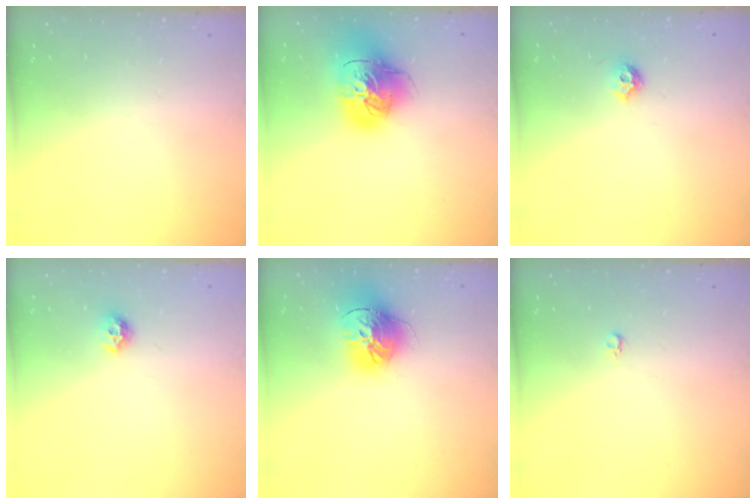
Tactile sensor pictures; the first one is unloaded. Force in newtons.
{"total": 17.1, "press": 17.0, "slide": 2.5}
{"total": 6.1, "press": 6.0, "slide": 0.9}
{"total": 7.2, "press": 7.1, "slide": 1.0}
{"total": 15.9, "press": 15.9, "slide": 1.5}
{"total": 2.6, "press": 2.6, "slide": 0.4}